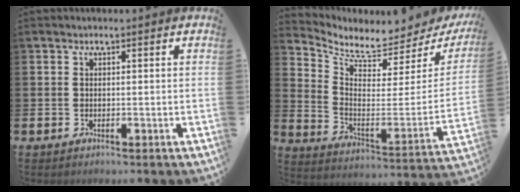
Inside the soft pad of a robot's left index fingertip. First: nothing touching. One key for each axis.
{"total": 6.1, "fx": 5.6, "fy": 1.9, "fz": 1.5, "tx": -0.058, "ty": -0.059, "tz": 0.093}